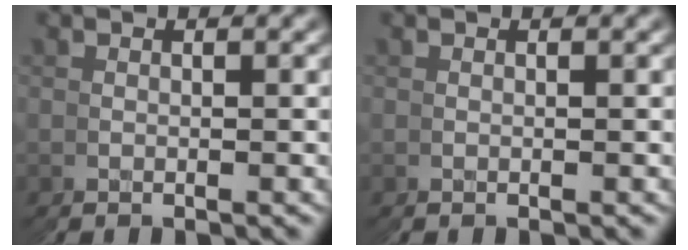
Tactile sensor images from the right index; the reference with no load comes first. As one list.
[{"total": 0.0}]